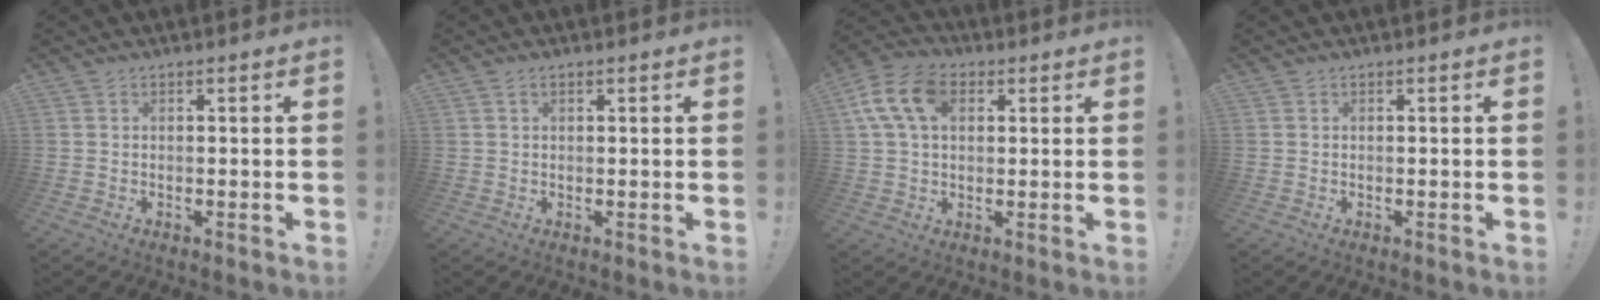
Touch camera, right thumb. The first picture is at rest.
{"total": 0.9, "force": [0.5, 0.6, 0.6], "torque": [-0.007, 0.001, 0.007]}
{"total": 13.3, "force": [4.1, 8.6, 9.3], "torque": [-0.178, 0.007, 0.080]}
{"total": 0.0}